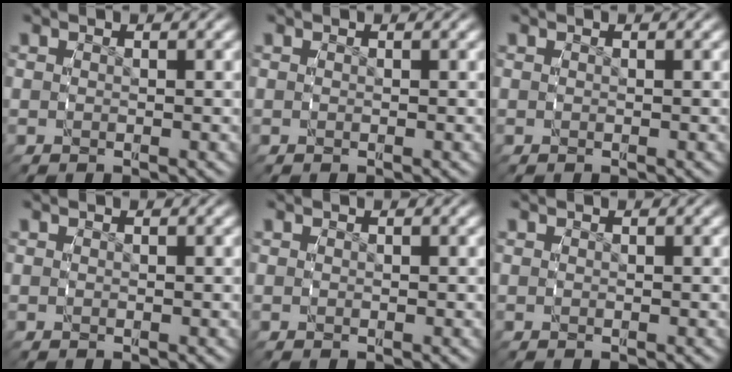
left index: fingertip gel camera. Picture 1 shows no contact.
{"total": 0.0}
{"total": 0.0}
{"total": 0.0}
{"total": 0.0}
{"total": 0.0}